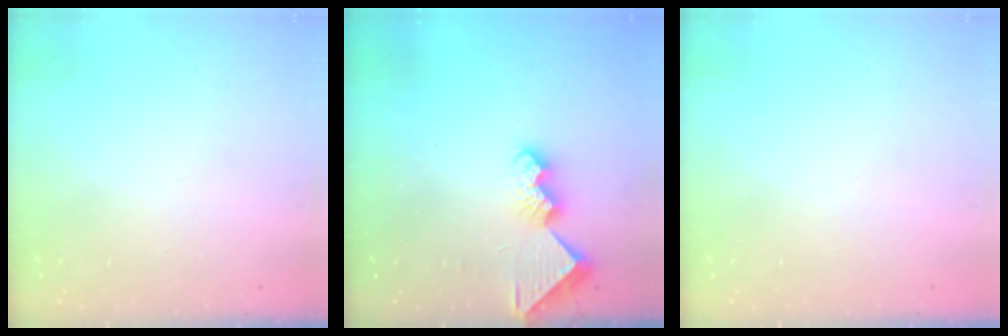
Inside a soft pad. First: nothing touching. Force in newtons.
{"total": 8.4, "press": 8.4, "slide": 0.4}
{"total": 0.0}